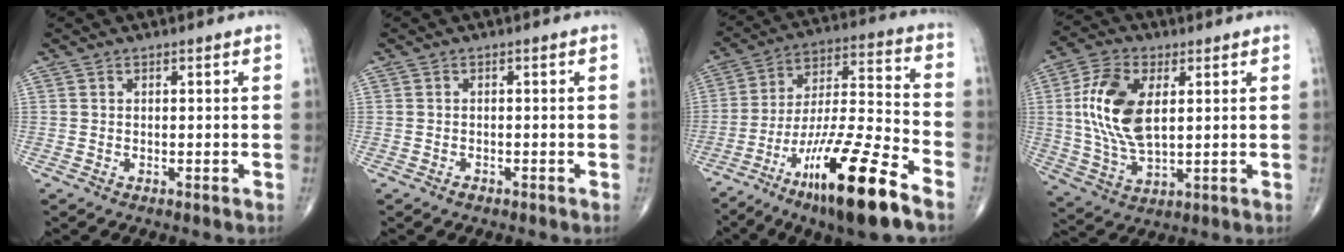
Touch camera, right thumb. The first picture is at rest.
{"total": 0.7, "force": [-0.6, 0.3, 0.2], "torque": [0.002, 0.001, -0.014]}
{"total": 21.6, "force": [-12.9, 3.5, 17.0], "torque": [-0.313, 0.056, -0.224]}
{"total": 14.1, "force": [2.5, 7.4, 11.7], "torque": [-0.233, -0.005, 0.050]}